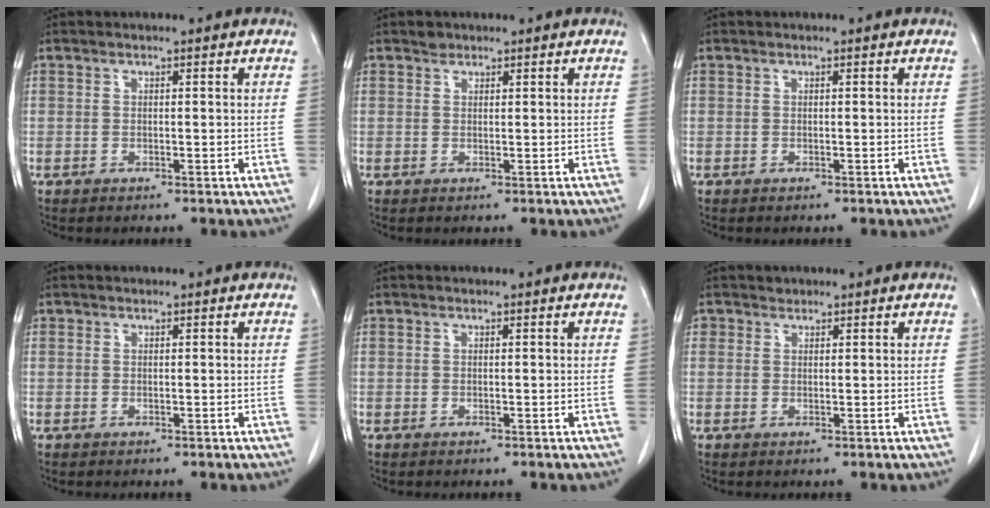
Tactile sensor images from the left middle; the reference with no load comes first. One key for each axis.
{"total": 0.9, "fx": 0.8, "fy": 0.6, "fz": 0.1, "tx": 0.001, "ty": 0.002, "tz": 0.010}
{"total": 0.0}
{"total": 0.0}
{"total": 0.0}
{"total": 1.0, "fx": 0.7, "fy": 0.7, "fz": -0.1, "tx": 0.006, "ty": 0.002, "tz": 0.009}